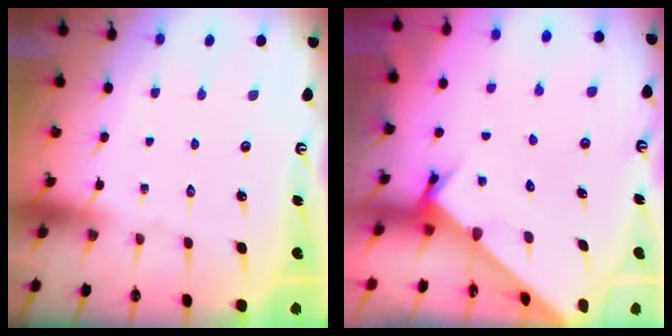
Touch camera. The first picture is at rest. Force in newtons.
{"total": 2.2, "press": 2.2, "slide": 0.1}